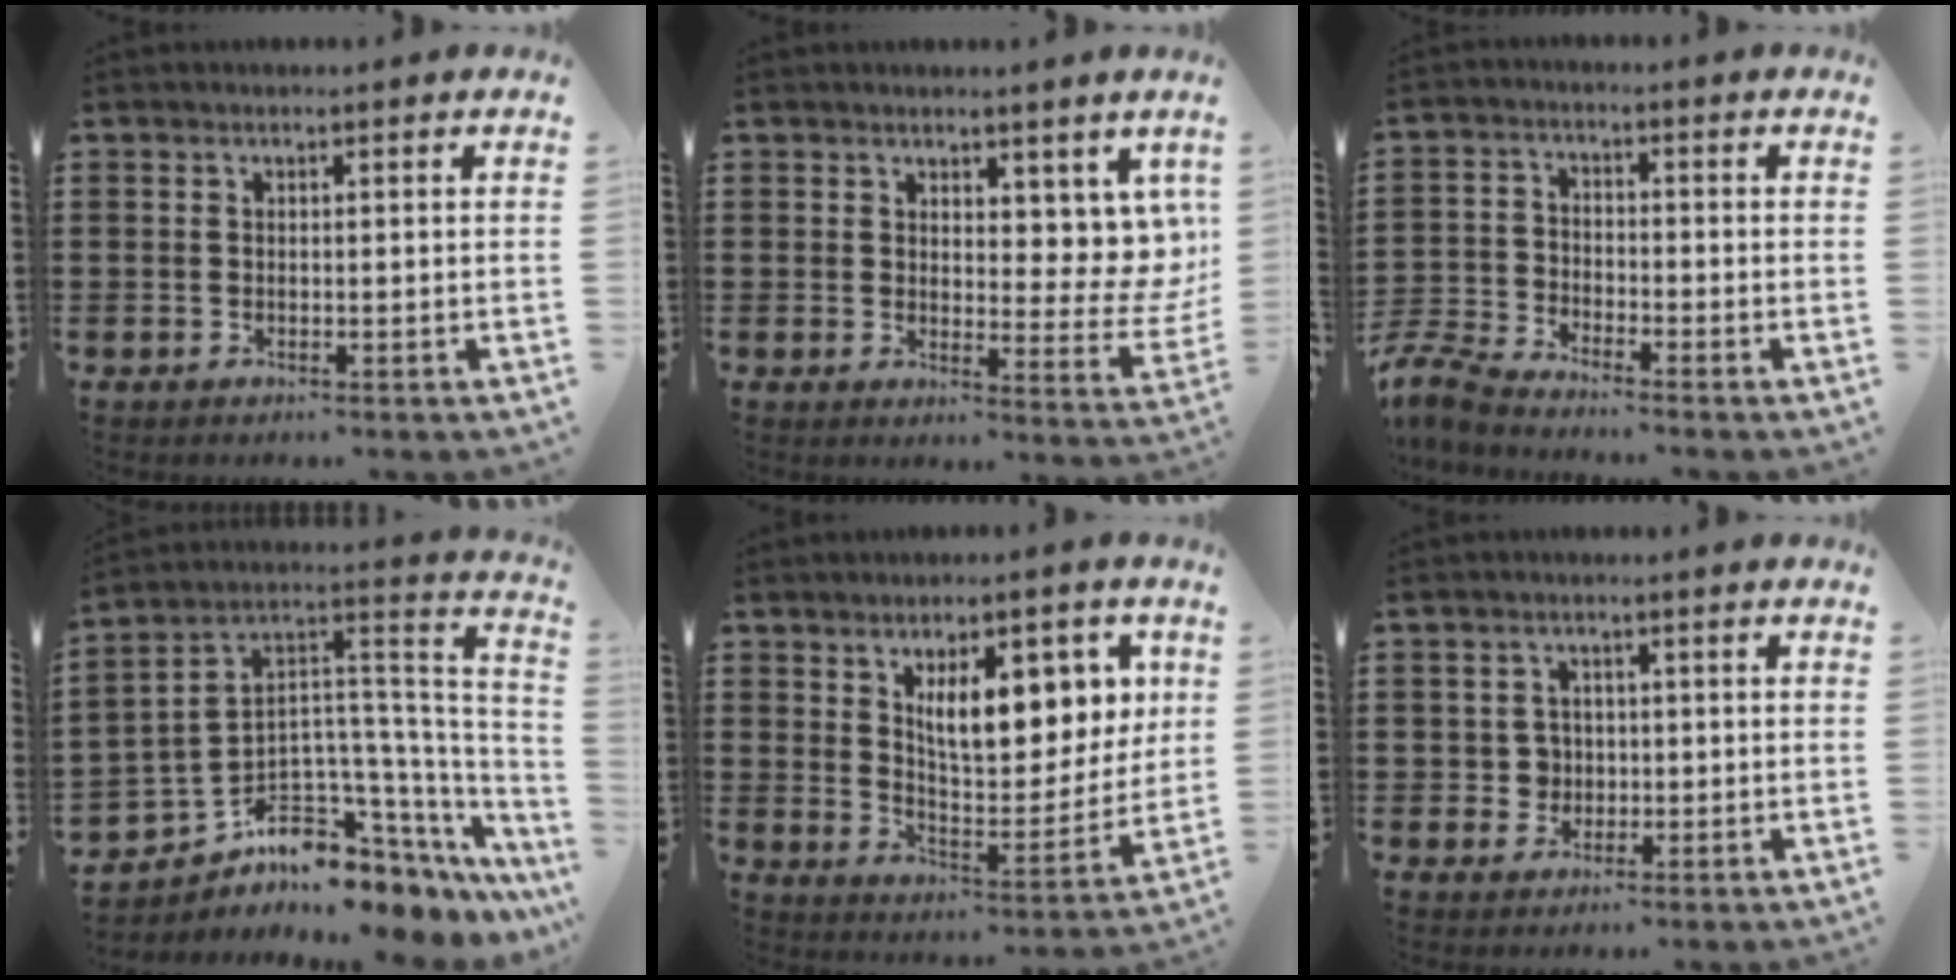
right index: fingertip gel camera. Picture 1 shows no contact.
{"total": 5.9, "force": [4.1, 3.6, 2.4], "torque": [-0.028, -0.031, 0.072]}
{"total": 5.2, "force": [-5.1, 0.3, 1.1], "torque": [-0.055, -0.010, -0.110]}
{"total": 6.5, "force": [-4.3, 3.8, 3.1], "torque": [-0.082, -0.027, -0.082]}
{"total": 10.8, "force": [5.0, 5.0, 8.2], "torque": [-0.128, -0.013, 0.081]}
{"total": 2.7, "force": [-0.2, 2.5, 0.9], "torque": [-0.027, 0.007, -0.007]}